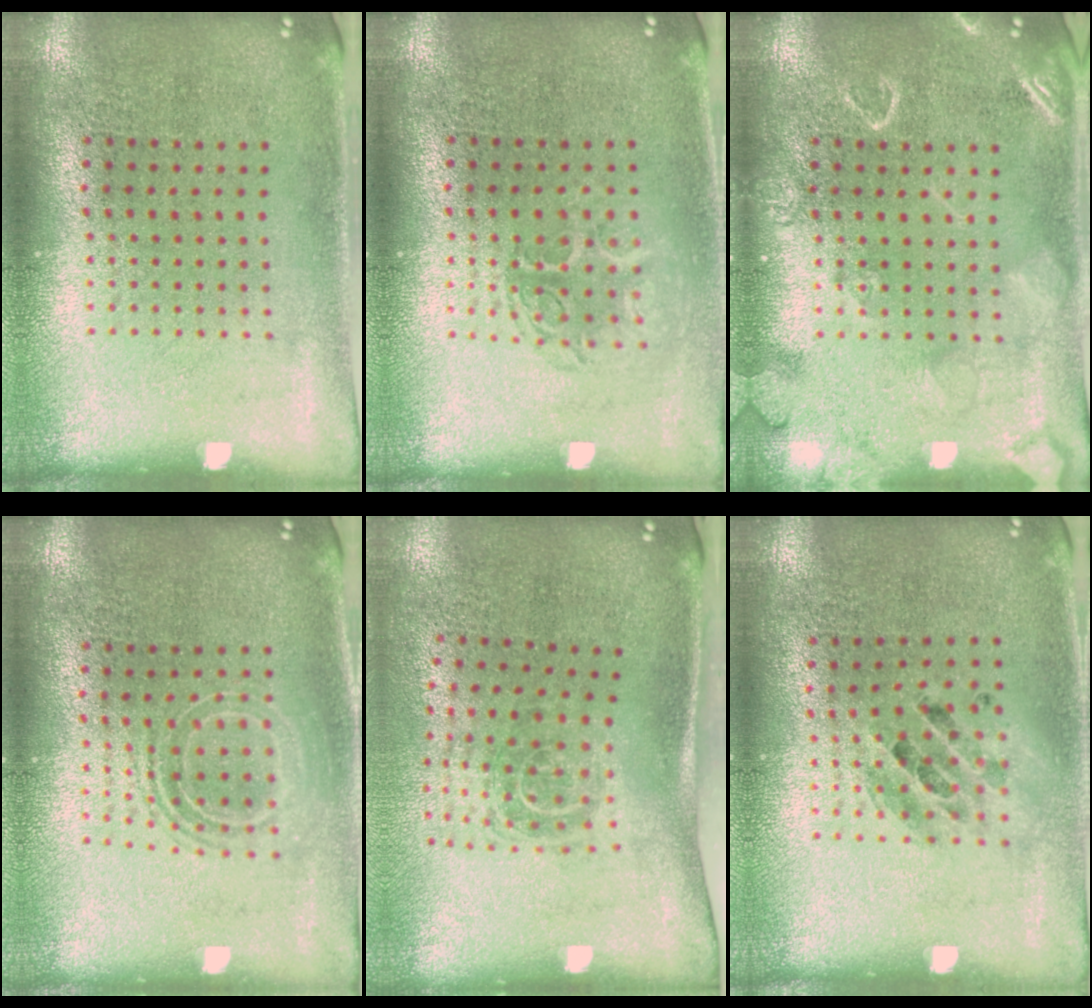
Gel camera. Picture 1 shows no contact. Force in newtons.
{"total": 1.2, "press": 1.1, "slide": 0.6}
{"total": 2.9, "press": 2.9, "slide": 0.4}
{"total": 1.7, "press": 1.3, "slide": 1.0}
{"total": 1.8, "press": 1.2, "slide": 1.4}
{"total": 1.2, "press": 1.1, "slide": 0.4}